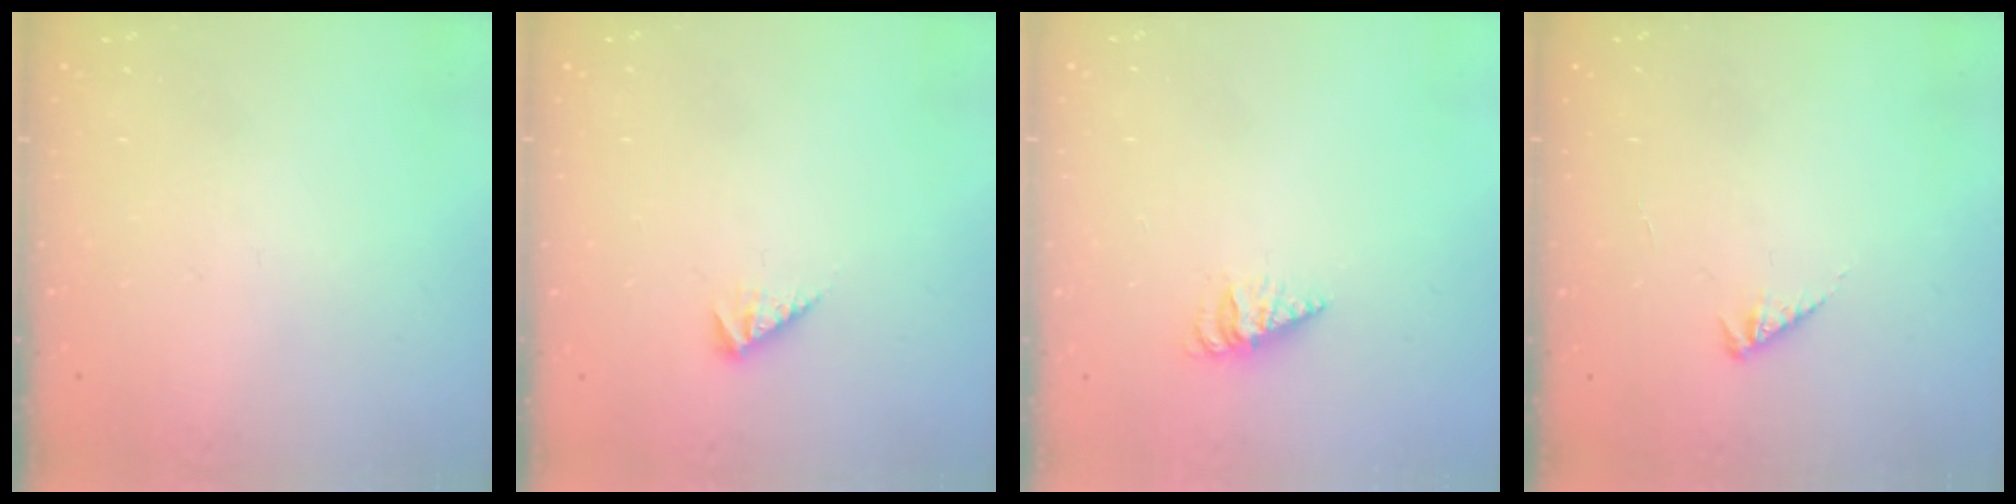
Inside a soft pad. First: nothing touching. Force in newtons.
{"total": 2.9, "press": 2.9, "slide": 0.5}
{"total": 2.6, "press": 2.6, "slide": 0.4}
{"total": 2.5, "press": 2.5, "slide": 0.5}